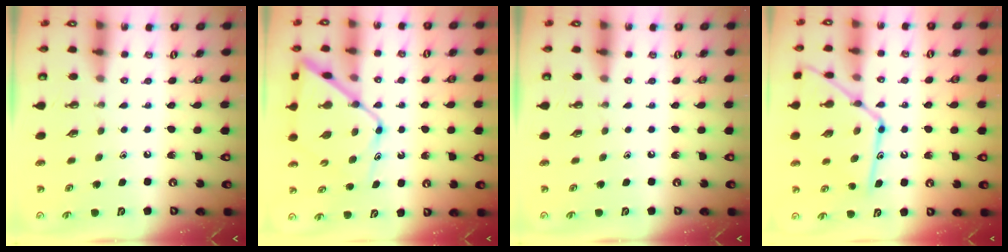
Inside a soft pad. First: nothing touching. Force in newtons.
{"total": 13.9, "press": 13.9, "slide": 1.1}
{"total": 0.0}
{"total": 17.0, "press": 16.9, "slide": 1.2}